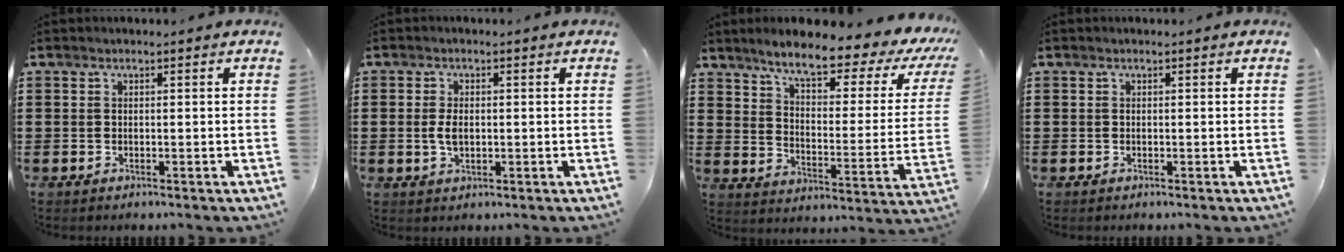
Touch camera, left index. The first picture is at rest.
{"total": 3.1, "force": [0.0, 1.6, 2.7], "torque": [-0.060, 0.001, -0.004]}
{"total": 8.0, "force": [6.3, 0.7, 4.8], "torque": [-0.104, -0.040, 0.096]}
{"total": 0.0}